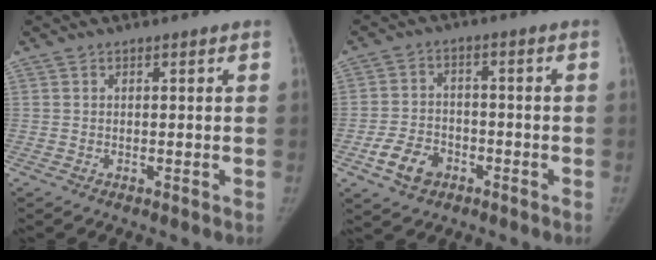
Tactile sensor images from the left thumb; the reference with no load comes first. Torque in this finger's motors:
{"motor_torque": [-0.42, 0.42, 0.28, -0.28, 0.02]}